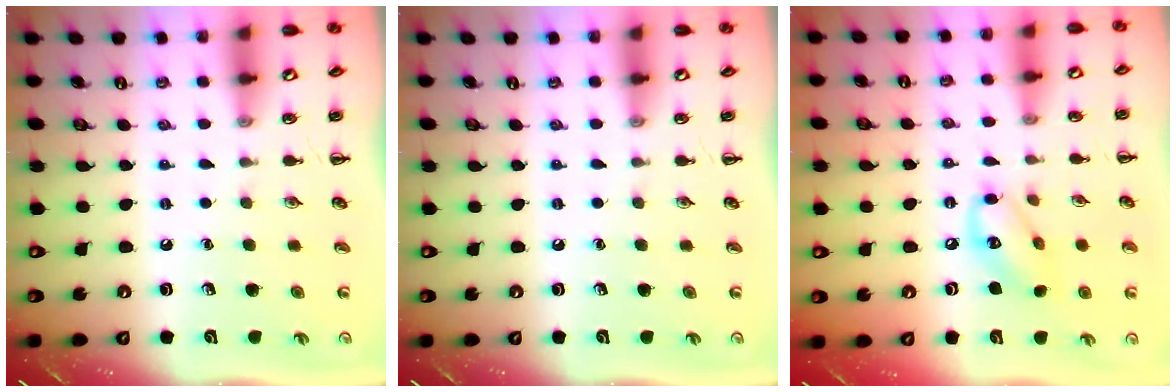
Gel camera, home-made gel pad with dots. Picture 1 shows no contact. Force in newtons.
{"total": 0.0}
{"total": 10.6, "press": 10.5, "slide": 1.8}